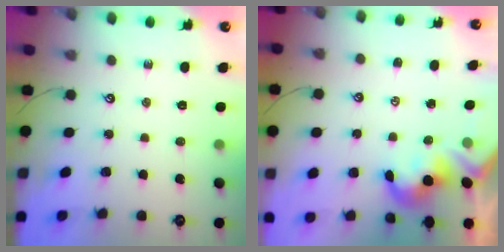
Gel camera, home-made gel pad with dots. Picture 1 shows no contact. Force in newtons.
{"total": 4.2, "press": 4.1, "slide": 0.7}